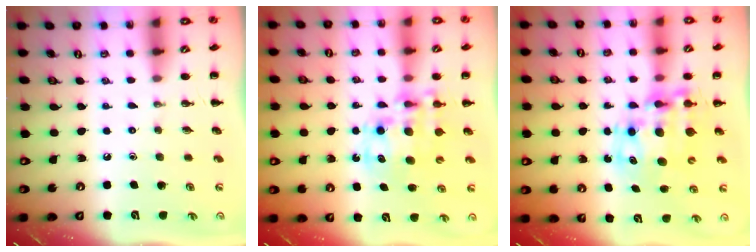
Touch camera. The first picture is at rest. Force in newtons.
{"total": 11.9, "press": 11.6, "slide": 2.7}
{"total": 11.1, "press": 10.8, "slide": 2.7}